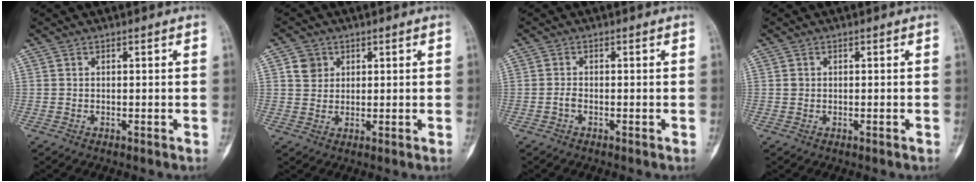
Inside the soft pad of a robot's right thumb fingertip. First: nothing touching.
{"total": 3.5, "force": [1.5, 3.0, 0.9], "torque": [0.003, -0.003, 0.025]}
{"total": 1.0, "force": [-0.5, 0.4, 0.7], "torque": [-0.015, 0.002, -0.012]}
{"total": 0.7, "force": [0.0, 0.6, 0.4], "torque": [-0.004, 0.002, 0.001]}